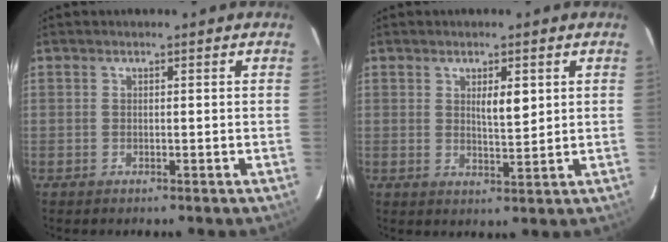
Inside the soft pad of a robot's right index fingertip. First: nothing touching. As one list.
[{"total": 3.8, "force": [1.3, 0.9, 3.4], "torque": [-0.057, -0.004, 0.023]}]